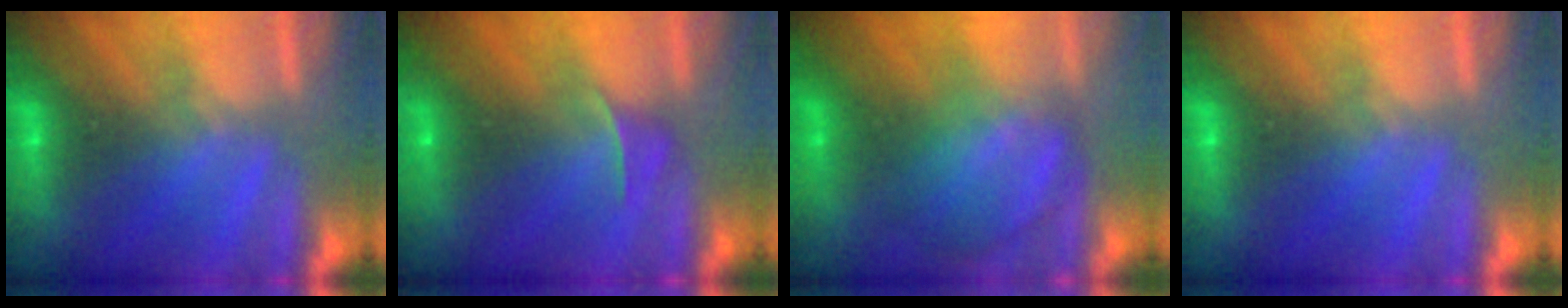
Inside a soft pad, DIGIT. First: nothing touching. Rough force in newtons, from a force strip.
{"total": 2.6}
{"total": 3.0}
{"total": 0.0}